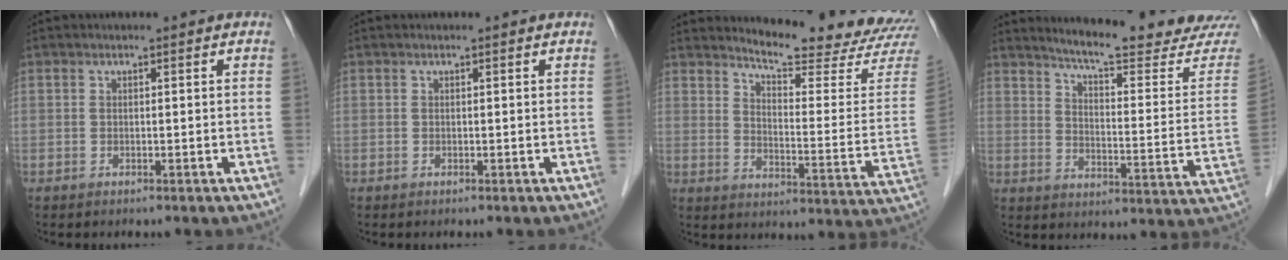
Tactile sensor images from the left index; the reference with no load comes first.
{"total": 0.0}
{"total": 18.3, "force": [17.7, 0.2, 4.8], "torque": [-0.072, -0.128, 0.208]}
{"total": 19.7, "force": [18.5, 0.0, 6.6], "torque": [-0.096, -0.105, 0.226]}